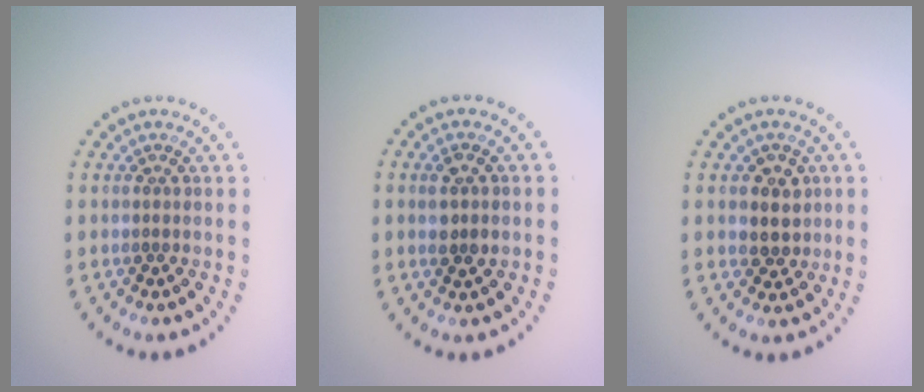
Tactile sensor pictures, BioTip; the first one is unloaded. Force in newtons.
{"total": 1.9, "press": 1.8, "slide": 0.5}
{"total": 2.7, "press": 2.5, "slide": 0.8}